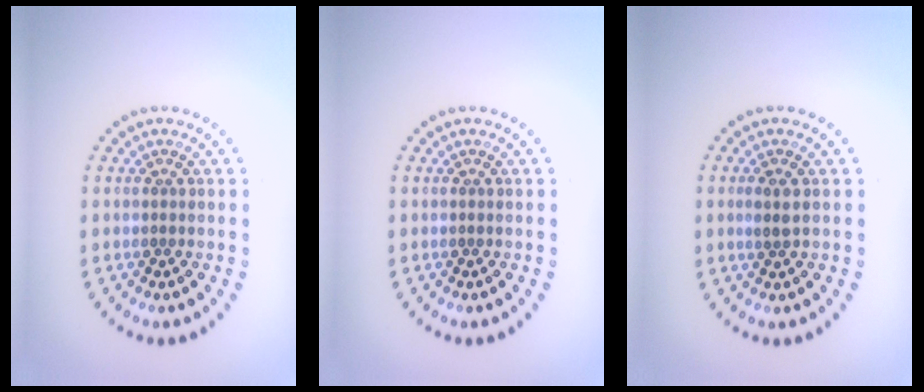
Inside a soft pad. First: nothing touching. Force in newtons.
{"total": 0.0}
{"total": 1.5, "press": 1.4, "slide": 0.6}